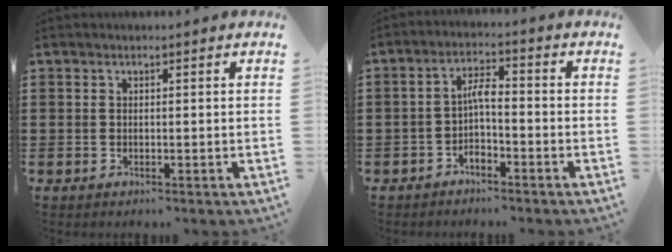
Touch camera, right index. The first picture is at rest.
{"total": 3.0, "force": [-1.4, 0.8, 2.5], "torque": [-0.051, 0.009, -0.029]}